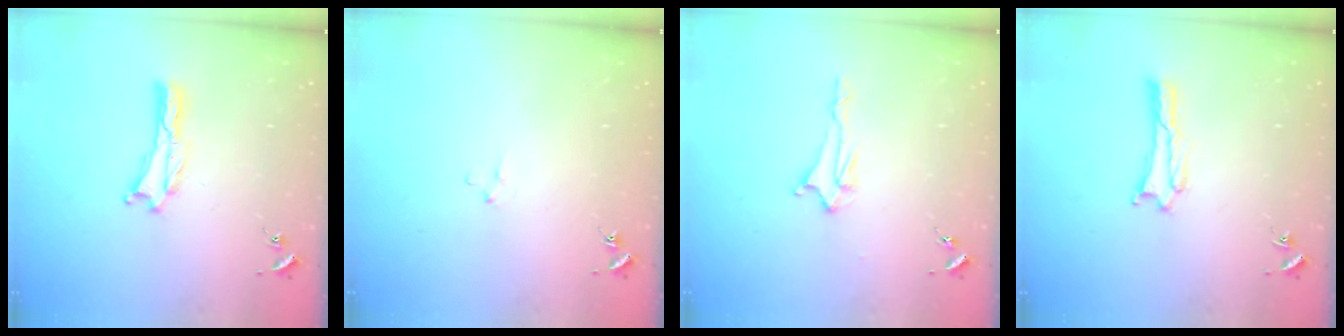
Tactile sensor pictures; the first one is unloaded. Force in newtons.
{"total": 1.8, "press": 1.8, "slide": 0.1}
{"total": 2.0, "press": 2.0, "slide": 0.4}
{"total": 1.7, "press": 1.7, "slide": 0.1}